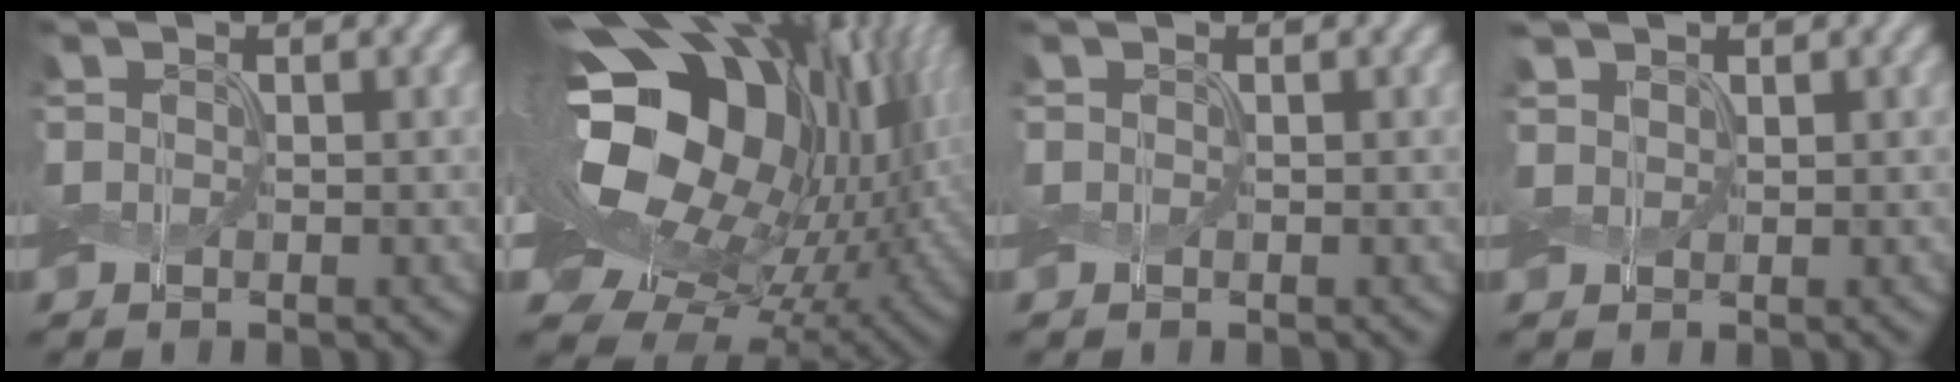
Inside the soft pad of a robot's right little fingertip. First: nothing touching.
{"total": 19.8, "force": [2.9, 13.0, 14.7], "torque": [-0.263, -0.029, 0.070]}
{"total": 0.0}
{"total": 1.1, "force": [1.0, 0.5, 0.2], "torque": [-0.008, 0.004, 0.022]}